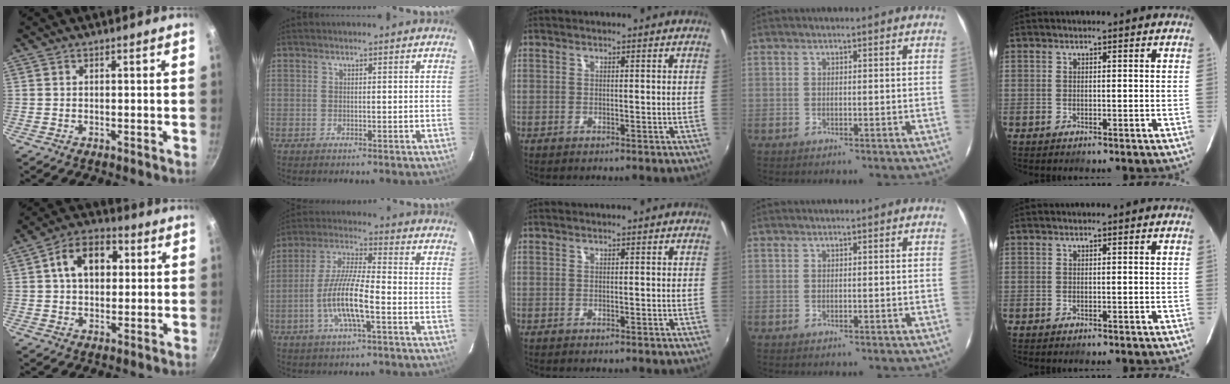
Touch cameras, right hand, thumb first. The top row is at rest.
{"thumb": {"total": 11.1, "force": [2.4, 7.7, 7.7], "torque": [-0.090, 0.018, 0.026]}, "index": {"total": 11.0, "force": [-4.0, 1.6, 10.1], "torque": [-0.213, -0.002, -0.078]}}